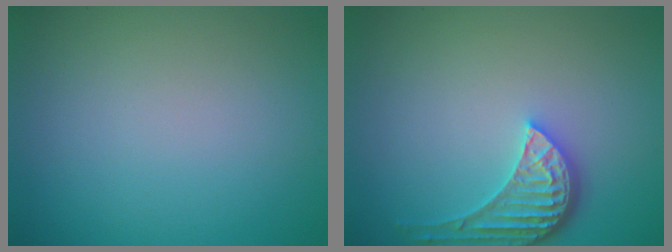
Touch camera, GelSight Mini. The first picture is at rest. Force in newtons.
{"total": 4.0, "press": 3.4, "slide": 2.1}